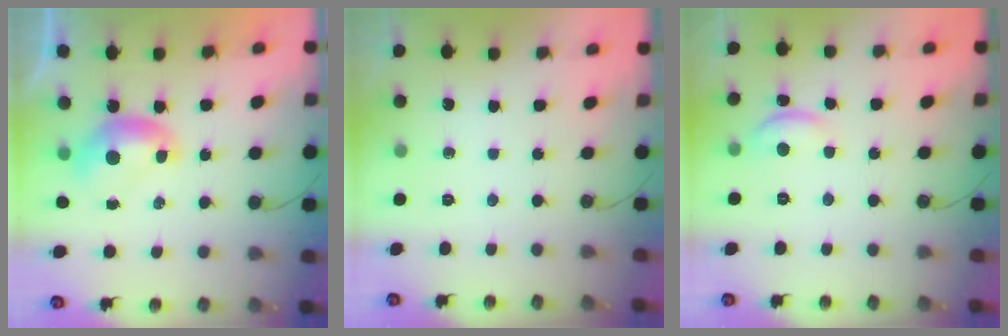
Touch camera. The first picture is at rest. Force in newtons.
{"total": 0.0}
{"total": 2.1, "press": 2.0, "slide": 0.4}